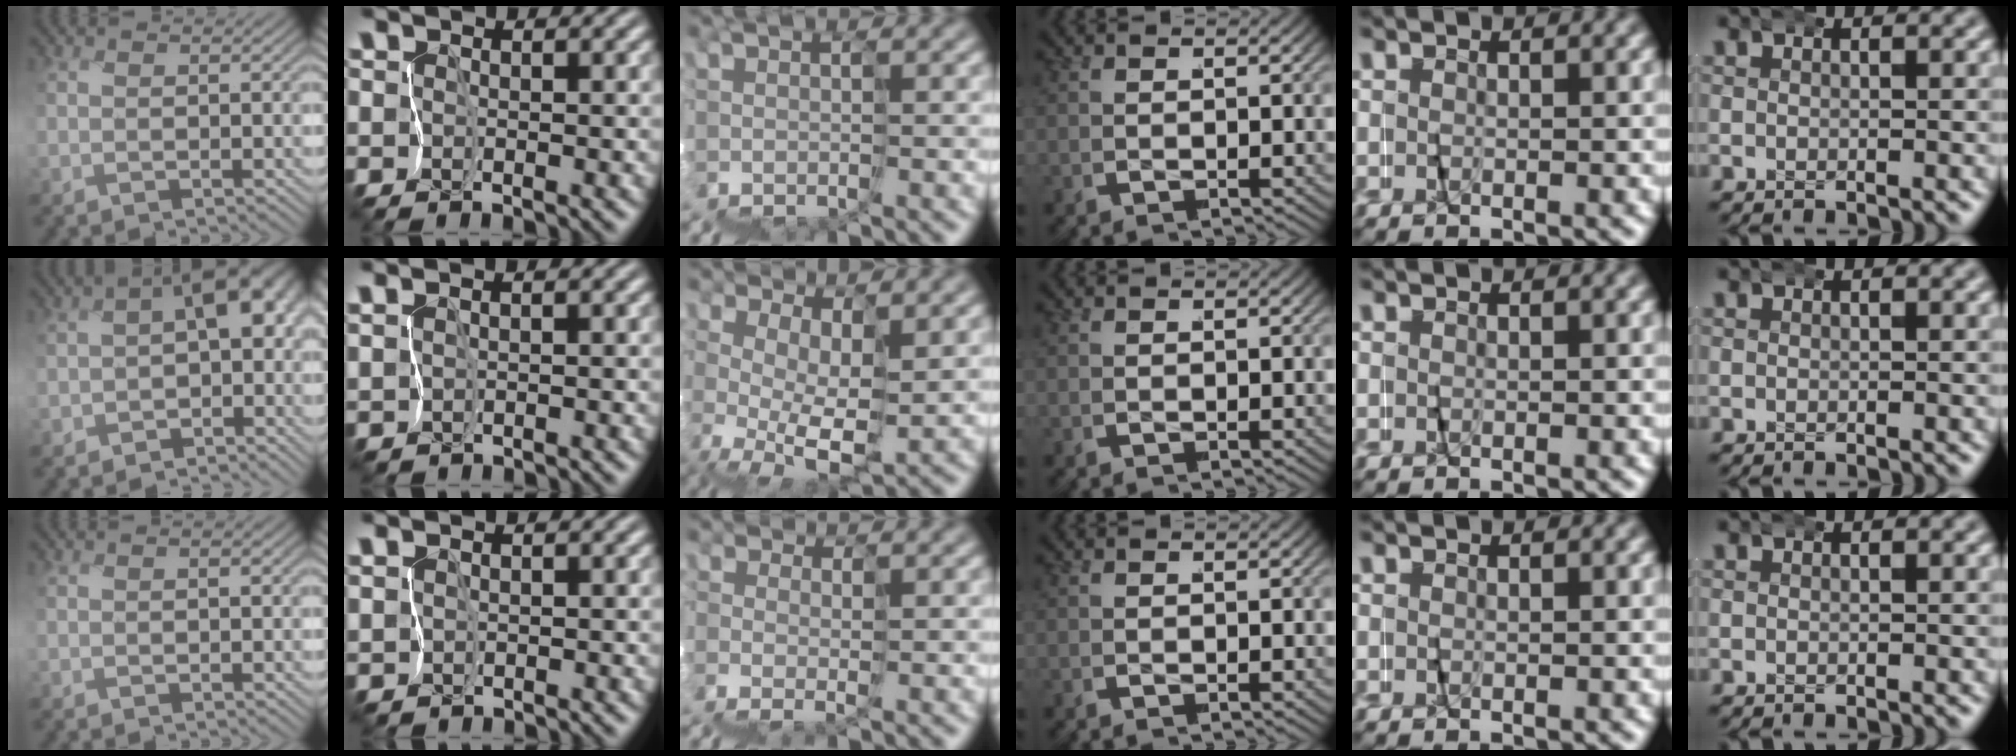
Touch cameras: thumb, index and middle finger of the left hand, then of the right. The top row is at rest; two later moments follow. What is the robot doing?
{"motion": "wrap", "object": "napkin"}